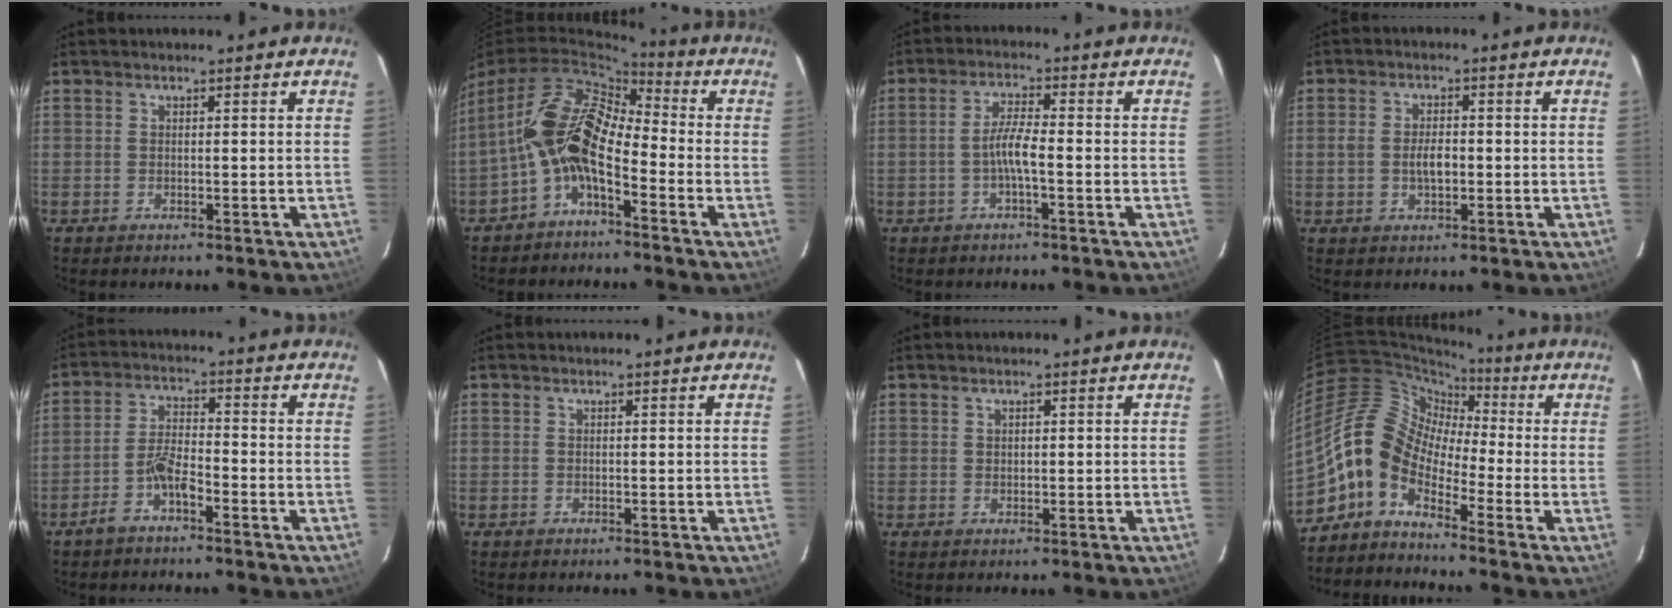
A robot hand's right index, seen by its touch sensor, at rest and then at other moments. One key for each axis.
{"total": 10.6, "fx": -3.5, "fy": 5.1, "fz": 8.6, "tx": -0.166, "ty": 0.018, "tz": -0.075}
{"total": 3.9, "fx": -1.4, "fy": 0.3, "fz": 3.6, "tx": -0.074, "ty": 0.006, "tz": -0.027}
{"total": 3.8, "fx": -0.6, "fy": 2.2, "fz": 3.1, "tx": -0.059, "ty": 0.003, "tz": -0.007}
{"total": 5.1, "fx": -3.5, "fy": 1.2, "fz": 3.5, "tx": -0.086, "ty": 0.011, "tz": -0.070}
{"total": 0.0}
{"total": 0.8, "fx": 0.4, "fy": 0.7, "fz": 0.2, "tx": -0.001, "ty": 0.004, "tz": 0.008}
{"total": 9.5, "fx": -4.6, "fy": 5.7, "fz": 6.1, "tx": -0.102, "ty": 0.025, "tz": -0.118}